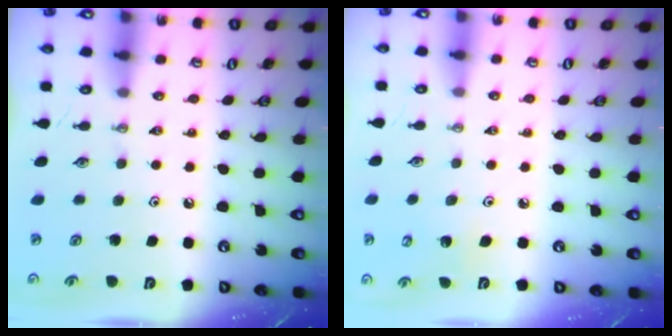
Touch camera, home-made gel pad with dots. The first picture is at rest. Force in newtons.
{"total": 3.8, "press": 3.8, "slide": 0.4}